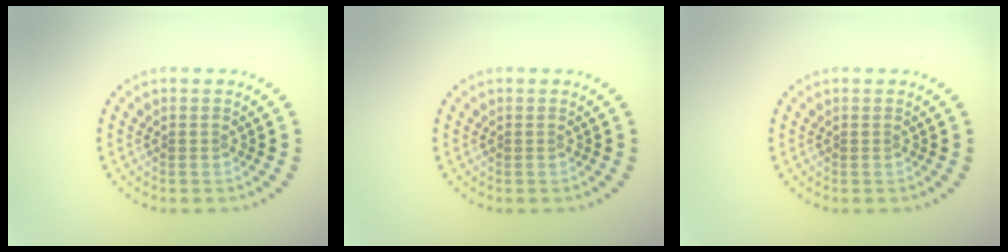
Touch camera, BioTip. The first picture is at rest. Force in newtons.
{"total": 0.0}
{"total": 0.0}